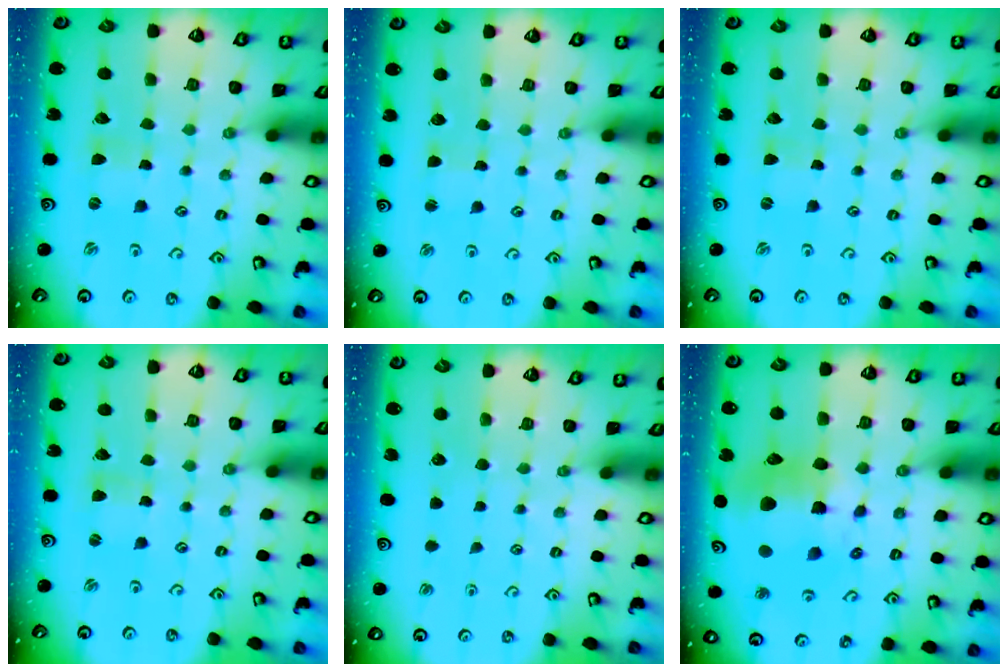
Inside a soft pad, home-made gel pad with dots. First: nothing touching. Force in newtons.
{"total": 1.5, "press": 1.5, "slide": 0.2}
{"total": 0.0}
{"total": 1.2, "press": 1.2, "slide": 0.1}
{"total": 0.0}
{"total": 16.1, "press": 16.0, "slide": 2.2}